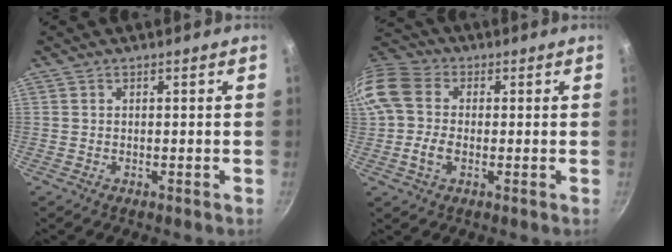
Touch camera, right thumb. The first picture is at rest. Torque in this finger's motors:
{"motor_torque": [-0.28, 0.85, 0.65, -0.63, 0.13]}